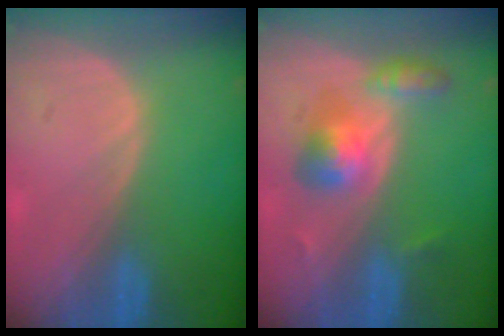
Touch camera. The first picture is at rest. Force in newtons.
{"total": 5.6, "press": 5.3, "slide": 1.6}